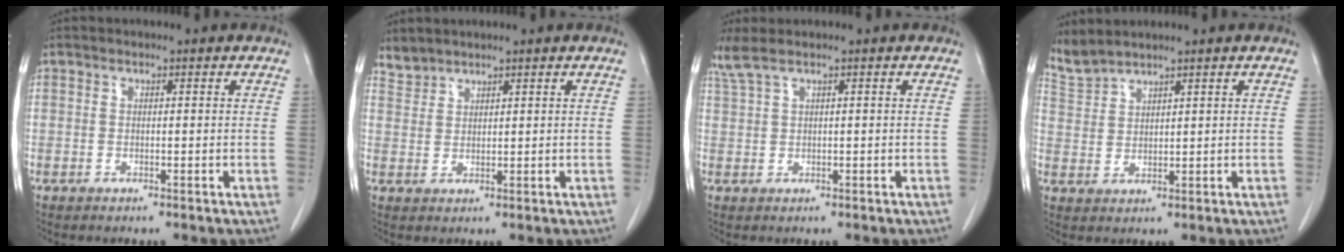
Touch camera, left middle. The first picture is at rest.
{"total": 2.2, "force": [2.1, 0.4, -0.3], "torque": [0.005, 0.006, 0.046]}
{"total": 2.3, "force": [1.7, -0.1, 1.6], "torque": [-0.051, 0.019, 0.046]}
{"total": 3.5, "force": [3.5, -0.4, 0.0], "torque": [-0.014, 0.006, 0.083]}